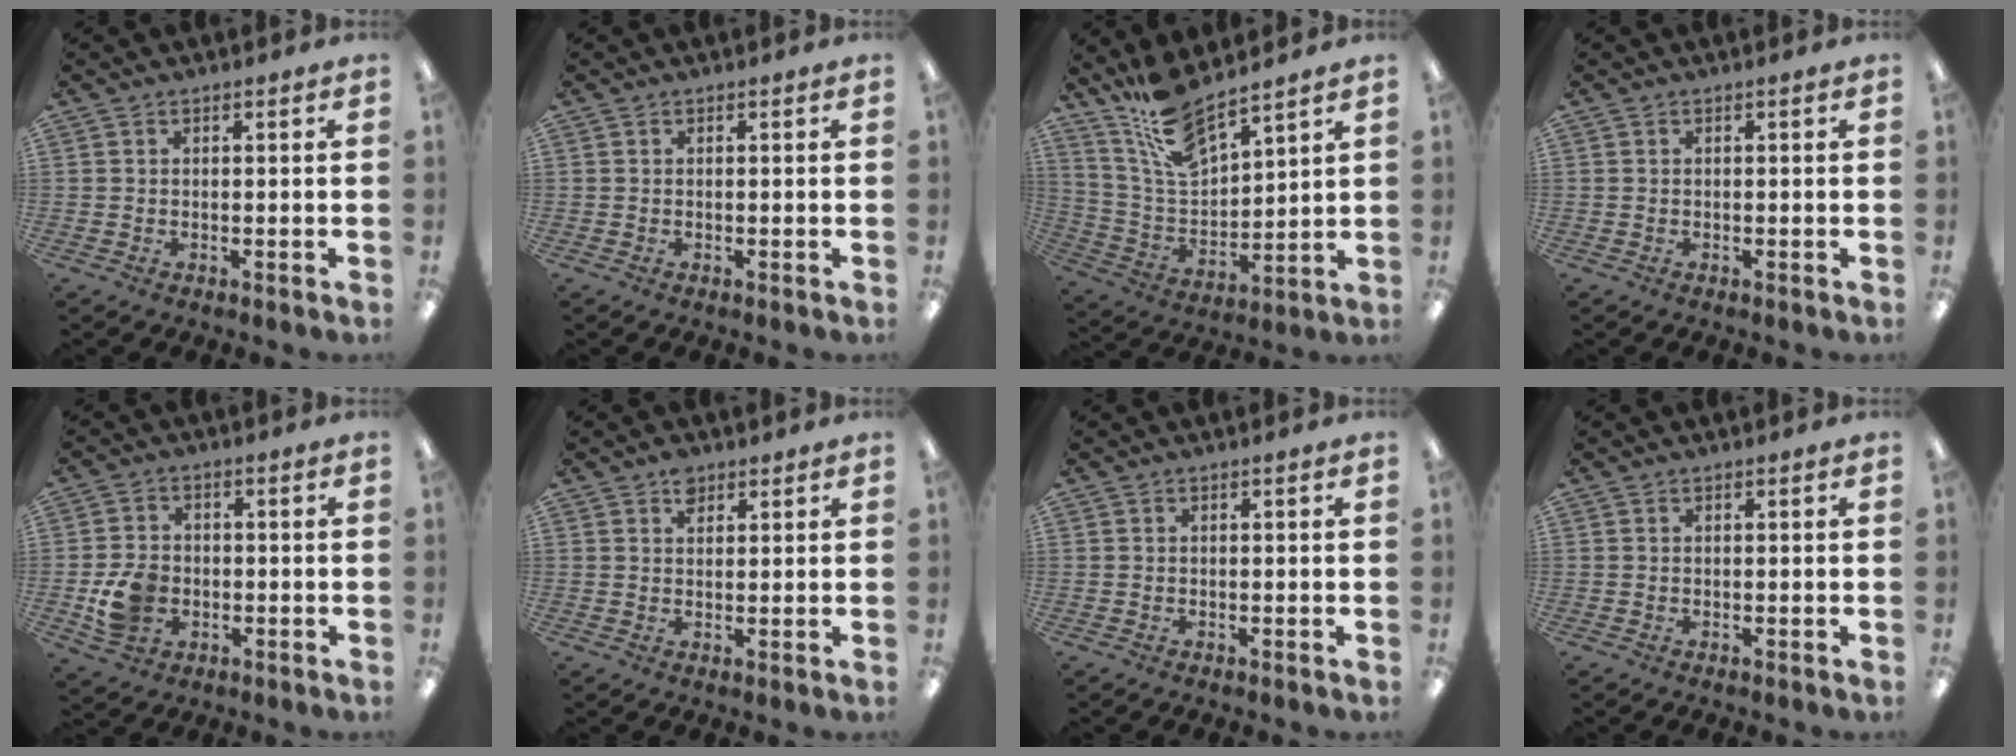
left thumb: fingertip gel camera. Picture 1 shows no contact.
{"total": 0.0}
{"total": 13.8, "force": [11.8, 3.5, 6.2], "torque": [-0.155, -0.063, 0.216]}
{"total": 0.0}
{"total": 8.3, "force": [-1.8, 6.7, 4.6], "torque": [-0.087, 0.008, -0.032]}
{"total": 3.3, "force": [2.2, 2.0, 1.5], "torque": [-0.018, -0.004, 0.037]}
{"total": 0.0}
{"total": 0.0}